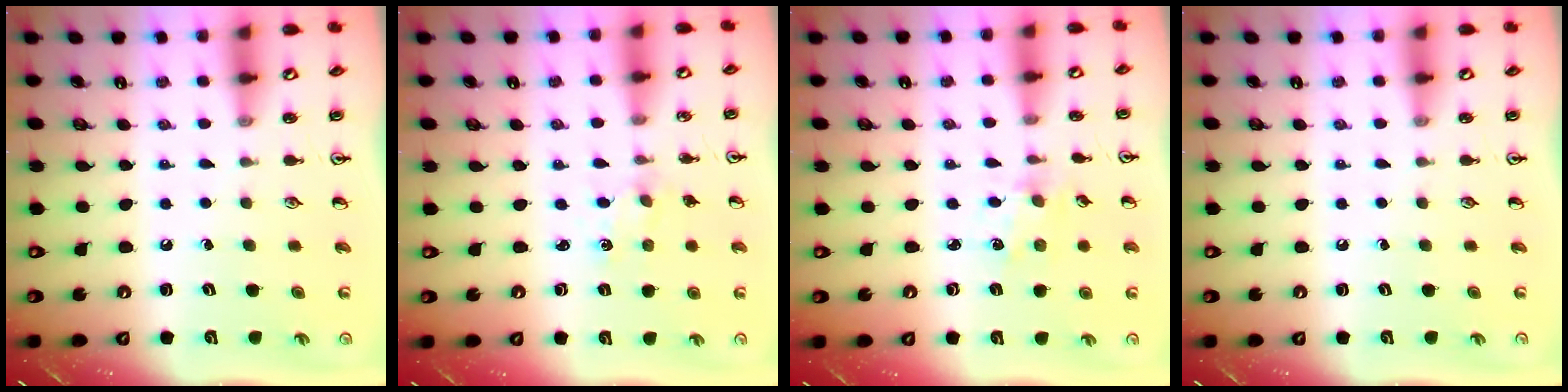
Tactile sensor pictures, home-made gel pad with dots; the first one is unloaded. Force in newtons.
{"total": 0.7, "press": 0.7, "slide": 0.1}
{"total": 1.6, "press": 1.5, "slide": 0.3}
{"total": 0.0}